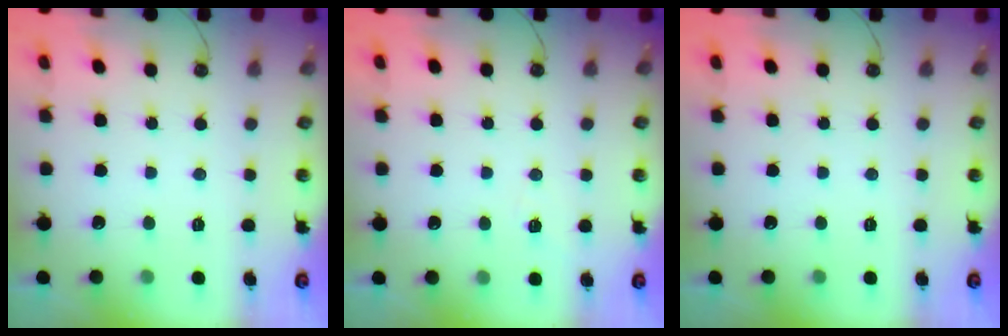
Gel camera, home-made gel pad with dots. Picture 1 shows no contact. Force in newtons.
{"total": 3.1, "press": 2.0, "slide": 2.3}
{"total": 0.0}